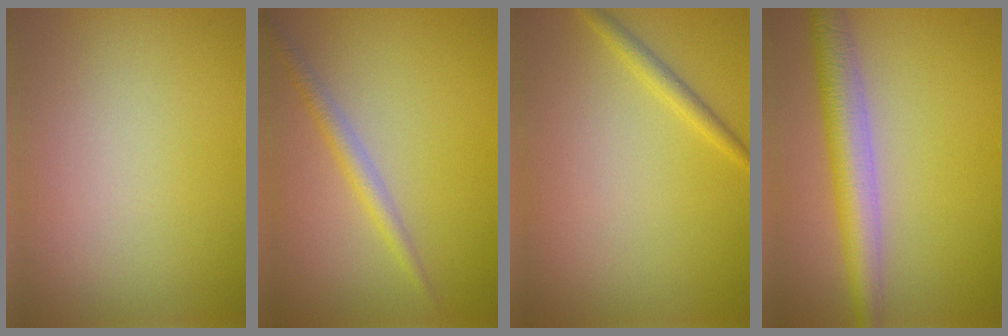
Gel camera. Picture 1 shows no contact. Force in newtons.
{"total": 2.0, "press": 2.0, "slide": 0.1}
{"total": 1.4, "press": 1.4, "slide": 0.1}
{"total": 5.1, "press": 5.1, "slide": 0.2}